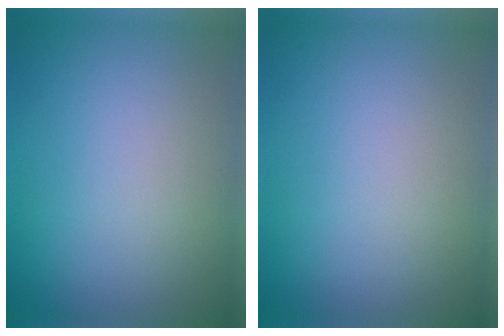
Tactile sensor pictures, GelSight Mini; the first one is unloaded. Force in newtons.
{"total": 0.0}